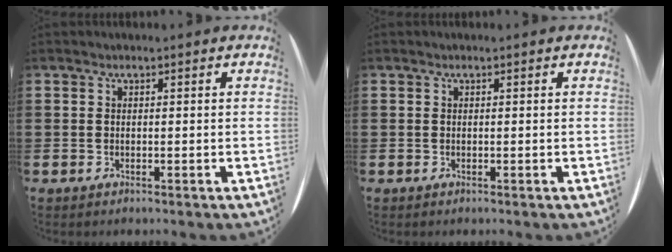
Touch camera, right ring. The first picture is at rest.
{"total": 0.0}